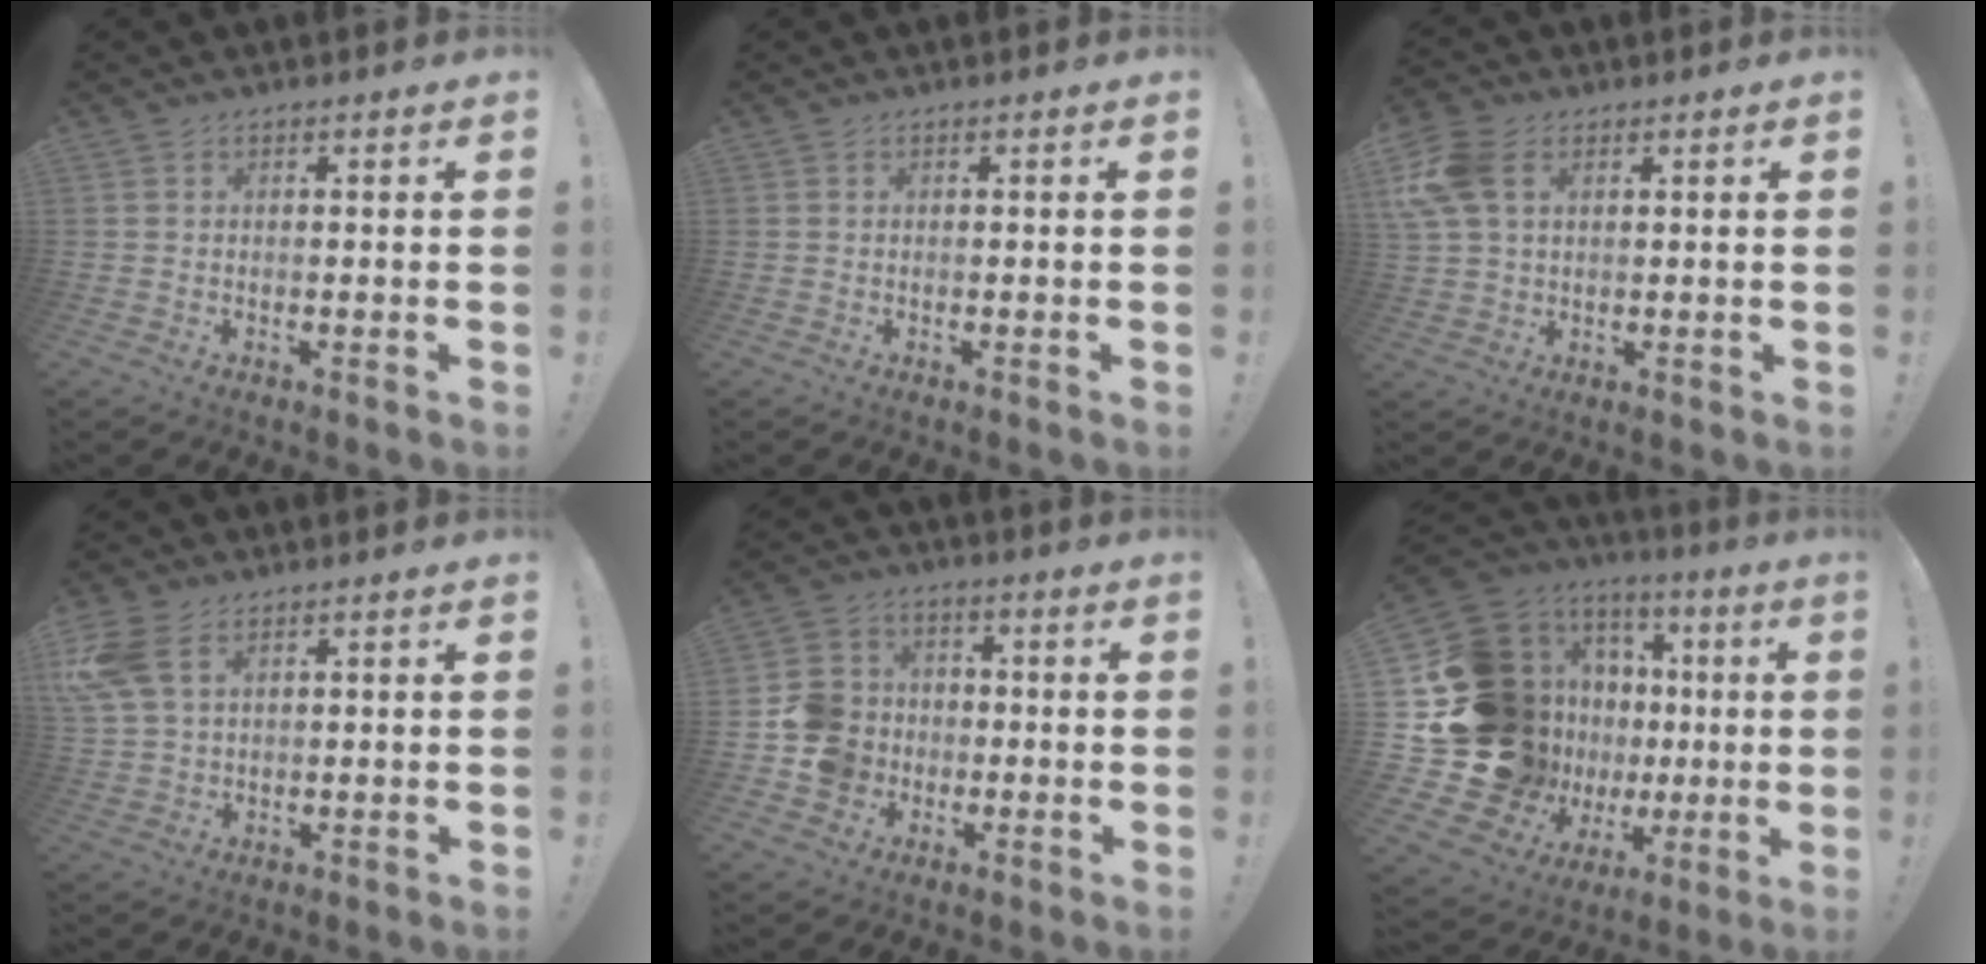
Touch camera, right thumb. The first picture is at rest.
{"total": 0.0}
{"total": 10.8, "force": [3.8, 7.0, 7.3], "torque": [-0.153, -0.005, 0.074]}
{"total": 8.4, "force": [3.8, 4.9, 5.7], "torque": [-0.127, -0.010, 0.076]}
{"total": 11.5, "force": [-3.0, 10.5, 3.6], "torque": [-0.061, 0.030, -0.046]}
{"total": 23.3, "force": [1.2, 19.0, 13.5], "torque": [-0.244, -0.051, 0.105]}